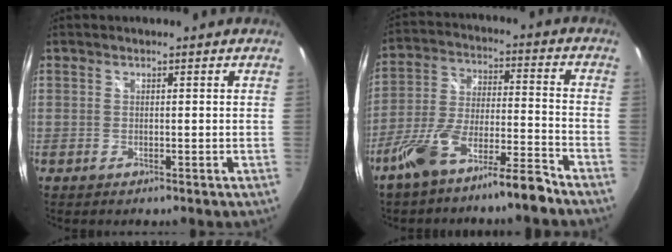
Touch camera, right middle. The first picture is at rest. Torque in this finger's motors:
{"motor_torque": [1.12, -1.01, 0.63, 0.21]}